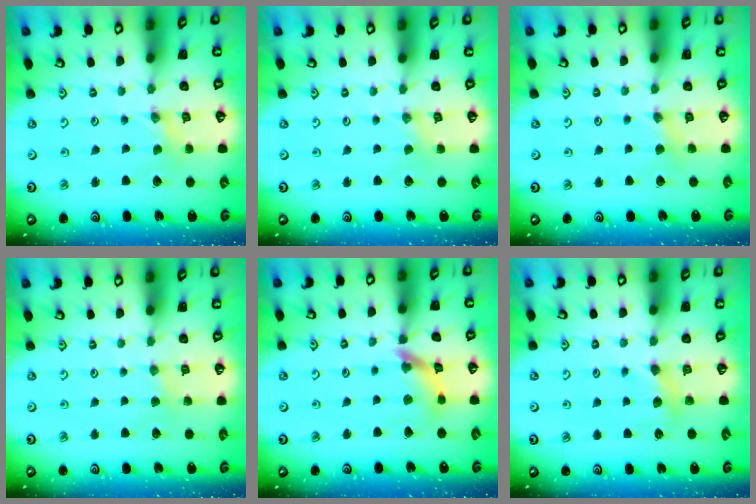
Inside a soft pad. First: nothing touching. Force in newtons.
{"total": 0.0}
{"total": 2.5, "press": 2.5, "slide": 0.3}
{"total": 2.0, "press": 2.0, "slide": 0.4}
{"total": 10.3, "press": 10.2, "slide": 1.1}
{"total": 3.3, "press": 3.3, "slide": 0.3}